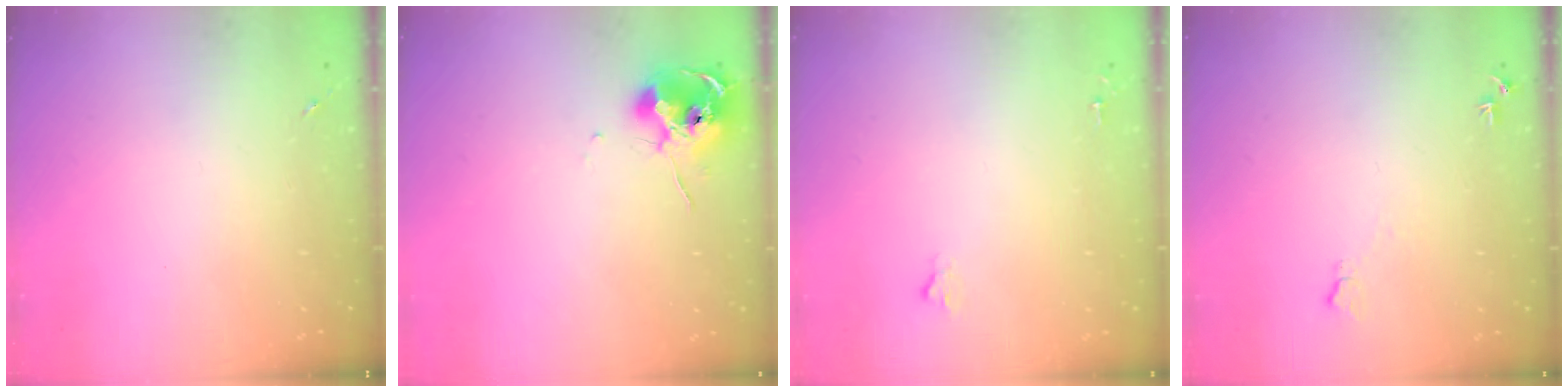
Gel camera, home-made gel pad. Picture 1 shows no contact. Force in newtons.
{"total": 10.3, "press": 10.3, "slide": 0.9}
{"total": 1.6, "press": 1.6, "slide": 0.2}
{"total": 5.8, "press": 5.8, "slide": 0.7}